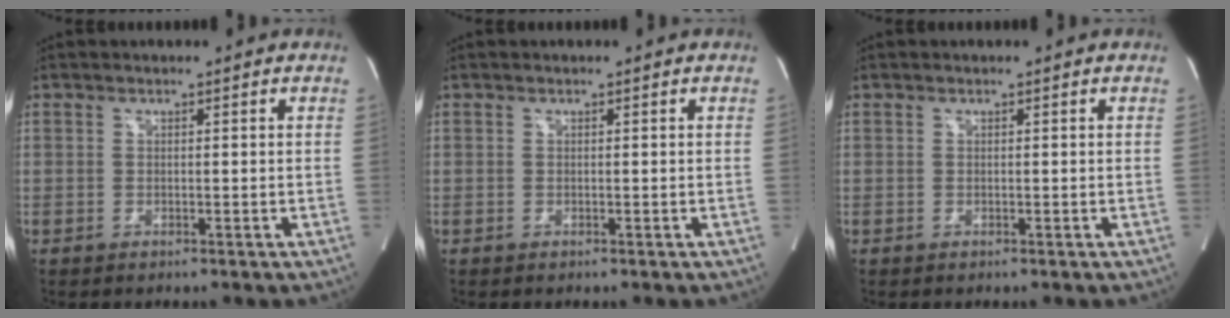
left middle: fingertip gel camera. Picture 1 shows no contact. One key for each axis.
{"total": 0.0}
{"total": 0.0}